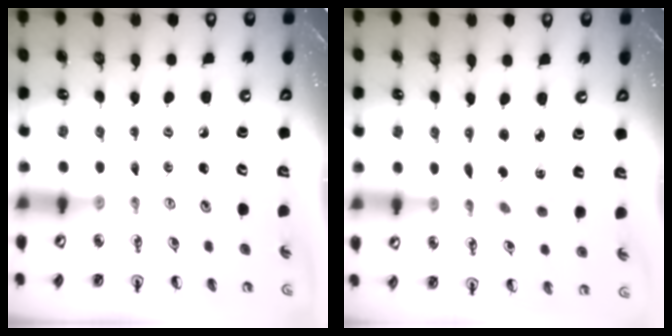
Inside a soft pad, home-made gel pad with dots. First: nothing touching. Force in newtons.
{"total": 2.5, "press": 2.5, "slide": 0.1}